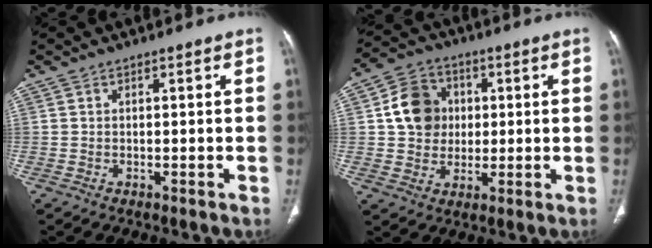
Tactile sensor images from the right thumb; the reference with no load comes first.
{"total": 10.7, "force": [1.6, 9.3, 5.0], "torque": [-0.057, 0.005, 0.023]}